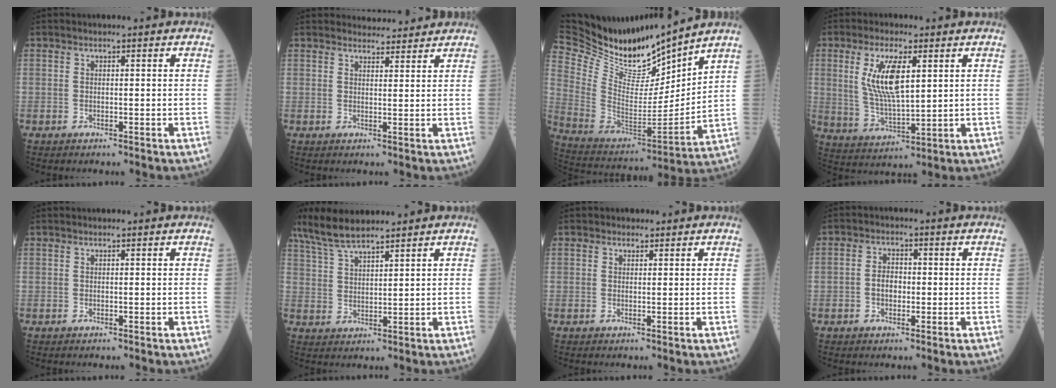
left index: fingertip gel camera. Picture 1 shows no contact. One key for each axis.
{"total": 4.2, "fx": 4.0, "fy": 0.9, "fz": 0.3, "tx": -0.006, "ty": 0.009, "tz": 0.051}
{"total": 19.5, "fx": 18.2, "fy": 2.6, "fz": 6.4, "tx": -0.146, "ty": -0.037, "tz": 0.336}
{"total": 9.3, "fx": 2.8, "fy": 2.6, "fz": 8.4, "tx": -0.183, "ty": -0.003, "tz": 0.059}
{"total": 0.0}
{"total": 8.2, "fx": 7.0, "fy": 1.0, "fz": 4.3, "tx": -0.097, "ty": 0.019, "tz": 0.137}
{"total": 0.8, "fx": 0.5, "fy": 0.5, "fz": 0.0, "tx": -0.002, "ty": -0.003, "tz": 0.006}
{"total": 3.0, "fx": -0.8, "fy": 2.1, "fz": 2.0, "tx": -0.043, "ty": 0.006, "tz": -0.017}